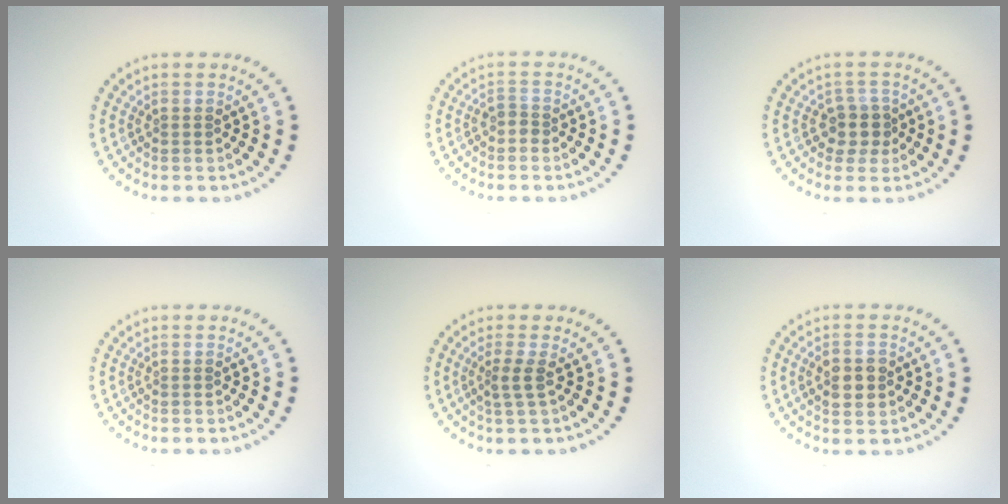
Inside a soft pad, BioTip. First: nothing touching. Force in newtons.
{"total": 1.0, "press": 0.8, "slide": 0.6}
{"total": 2.4, "press": 2.0, "slide": 1.3}
{"total": 0.0}
{"total": 1.7, "press": 1.2, "slide": 1.2}
{"total": 3.0, "press": 3.0, "slide": 0.2}